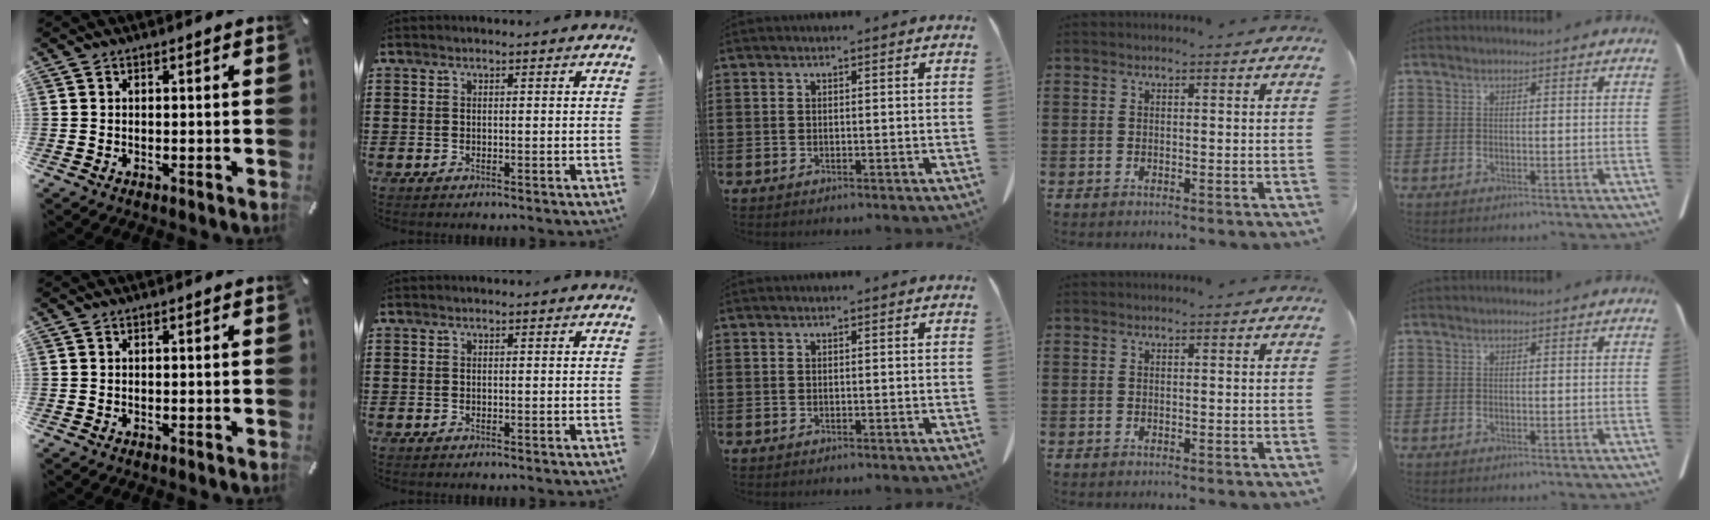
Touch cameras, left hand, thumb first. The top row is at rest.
{}